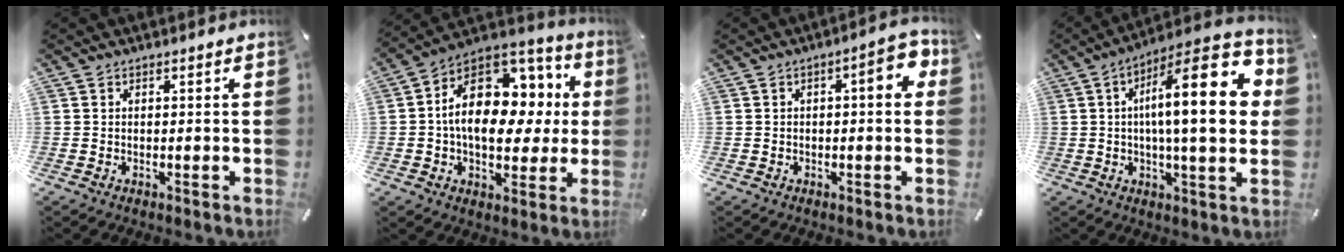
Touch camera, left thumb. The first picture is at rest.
{"total": 18.7, "force": [2.3, 12.7, 13.6], "torque": [-0.209, -0.008, 0.043]}
{"total": 6.6, "force": [0.8, 2.5, 6.1], "torque": [-0.073, -0.001, 0.005]}
{"total": 21.7, "force": [4.0, 5.8, 20.5], "torque": [-0.303, -0.018, 0.053]}